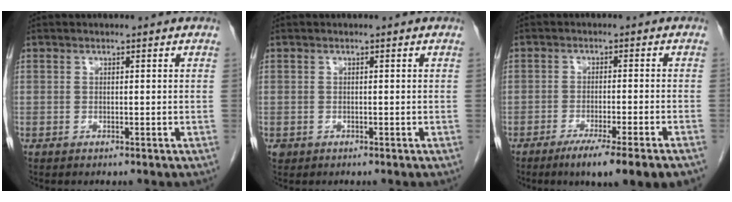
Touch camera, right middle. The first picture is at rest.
{"total": 0.5, "force": [-0.2, 0.5, 0.1], "torque": [-0.005, 0.002, -0.001]}
{"total": 9.8, "force": [-6.8, -0.3, 7.0], "torque": [-0.090, -0.021, -0.098]}